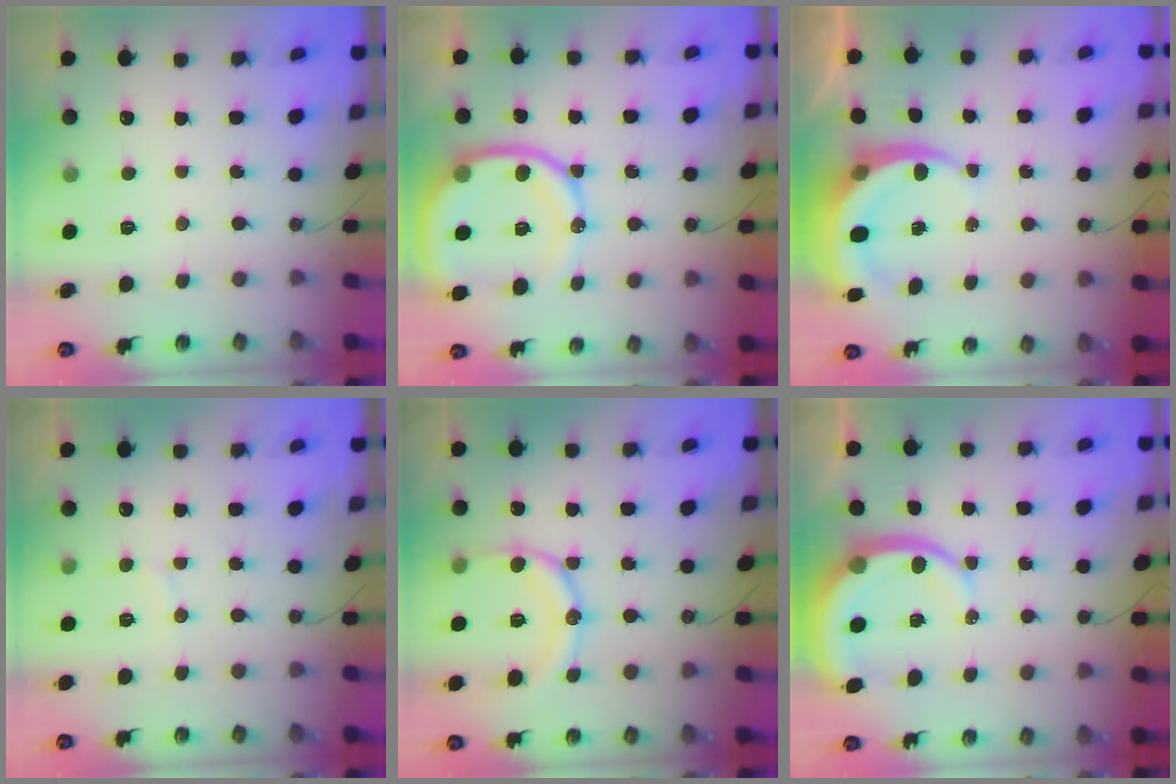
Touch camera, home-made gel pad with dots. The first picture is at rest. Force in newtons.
{"total": 16.0, "press": 15.9, "slide": 1.9}
{"total": 7.2, "press": 7.2, "slide": 0.9}
{"total": 3.3, "press": 3.3, "slide": 0.4}
{"total": 14.4, "press": 14.2, "slide": 2.6}
{"total": 9.5, "press": 9.4, "slide": 1.0}